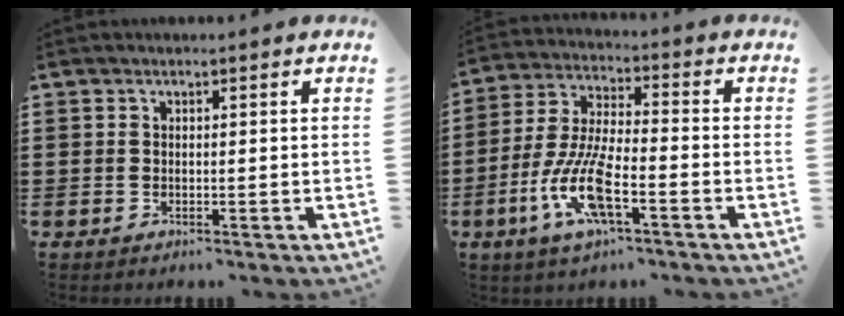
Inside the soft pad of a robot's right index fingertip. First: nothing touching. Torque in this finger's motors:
{"motor_torque": [2.14, 0.00, 1.05, 0.21]}